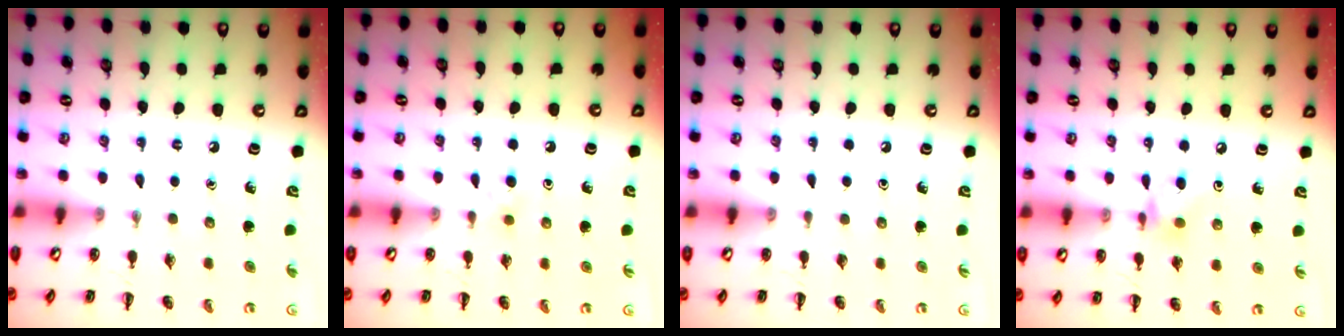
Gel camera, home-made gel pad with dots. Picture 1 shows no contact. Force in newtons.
{"total": 3.0, "press": 2.6, "slide": 1.4}
{"total": 0.0}
{"total": 6.5, "press": 6.4, "slide": 1.1}